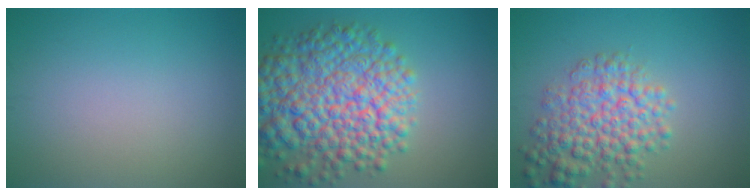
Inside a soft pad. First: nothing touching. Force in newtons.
{"total": 10.9, "press": 10.9, "slide": 0.5}
{"total": 6.0, "press": 6.0, "slide": 0.2}